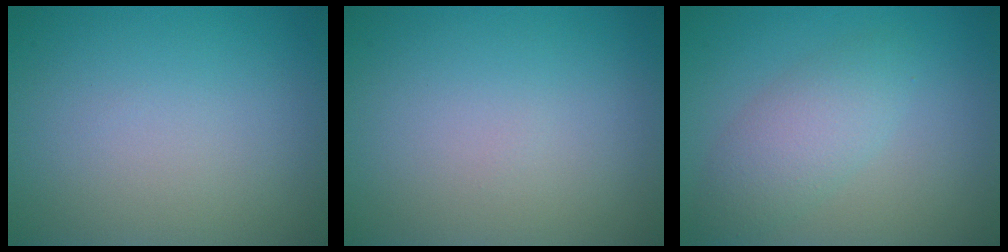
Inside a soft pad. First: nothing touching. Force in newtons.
{"total": 0.0}
{"total": 3.4, "press": 3.4, "slide": 0.1}